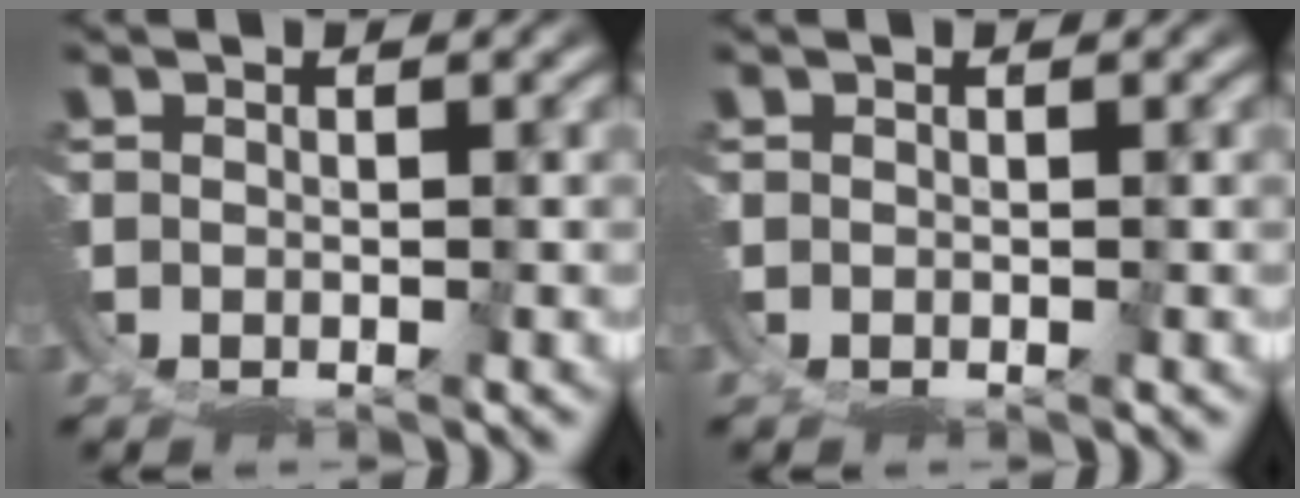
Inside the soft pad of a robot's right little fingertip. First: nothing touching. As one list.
[{"total": 0.0}]